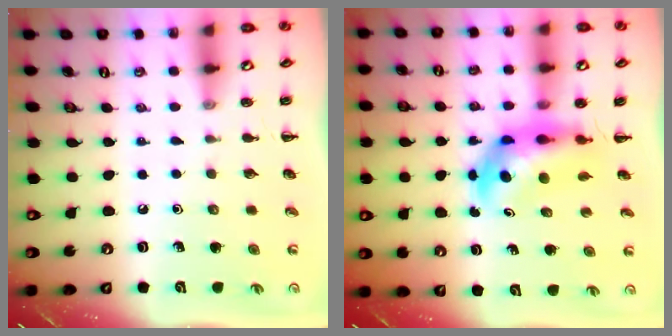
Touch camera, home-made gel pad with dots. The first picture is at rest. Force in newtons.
{"total": 6.9, "press": 6.6, "slide": 2.0}